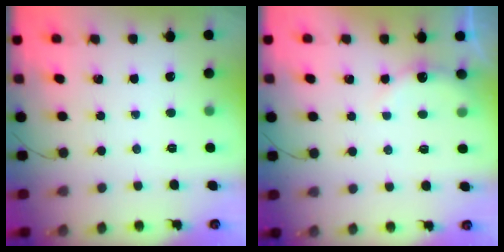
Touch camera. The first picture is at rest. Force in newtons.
{"total": 6.8, "press": 6.6, "slide": 1.3}